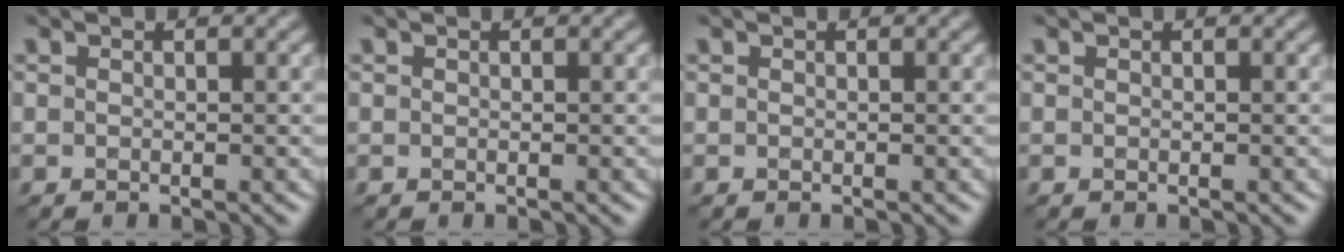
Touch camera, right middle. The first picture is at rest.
{"total": 0.0}
{"total": 0.0}
{"total": 0.0}